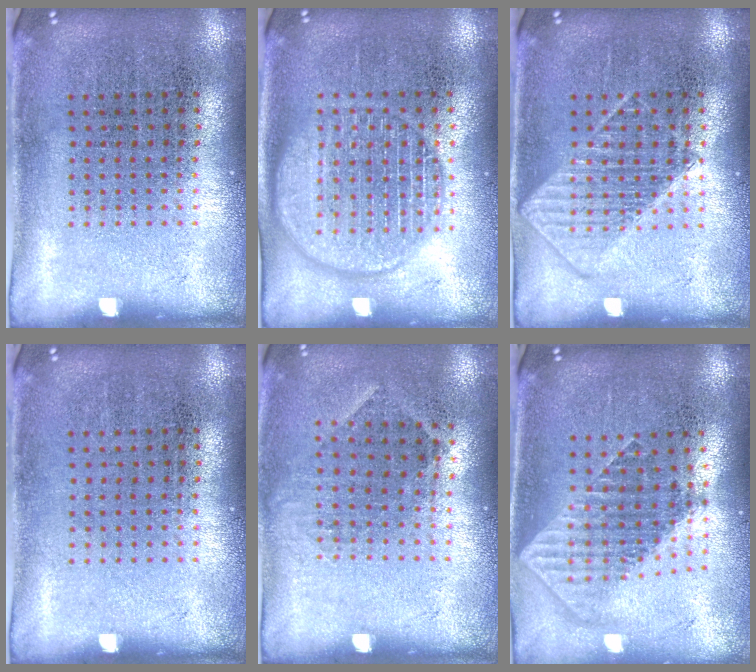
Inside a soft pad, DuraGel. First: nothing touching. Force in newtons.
{"total": 3.0, "press": 3.0, "slide": 0.3}
{"total": 2.2, "press": 2.1, "slide": 0.4}
{"total": 0.0}
{"total": 0.9, "press": 0.7, "slide": 0.5}
{"total": 1.9, "press": 1.5, "slide": 1.1}